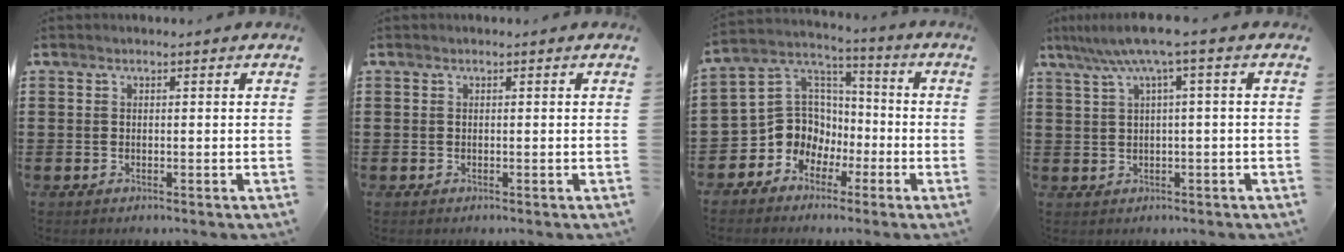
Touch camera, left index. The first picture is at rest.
{"total": 0.0}
{"total": 9.2, "force": [-2.9, 8.5, 2.0], "torque": [-0.089, -0.002, -0.055]}
{"total": 5.3, "force": [1.7, -0.4, 5.0], "torque": [-0.099, -0.005, 0.027]}